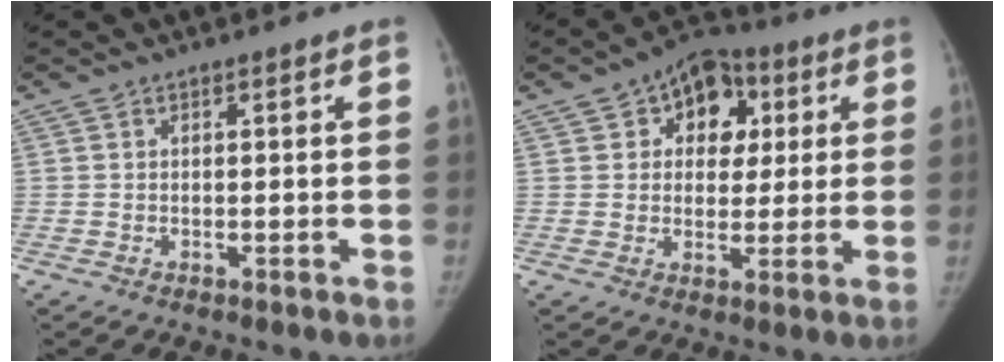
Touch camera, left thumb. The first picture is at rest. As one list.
[{"total": 10.9, "force": [3.5, 8.4, 6.1], "torque": [-0.027, 0.003, 0.044]}]